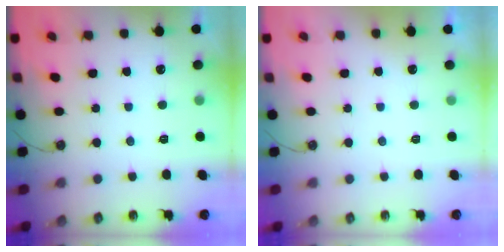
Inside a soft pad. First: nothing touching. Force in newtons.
{"total": 0.0}